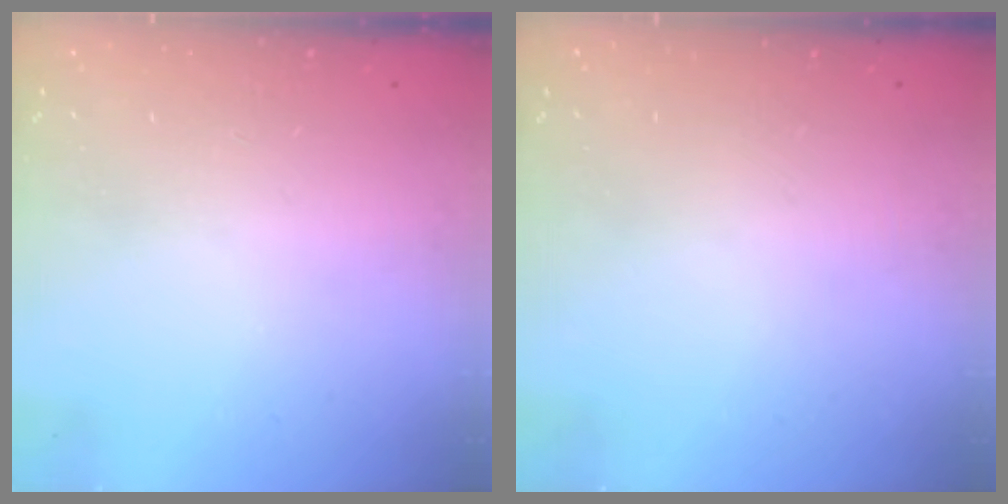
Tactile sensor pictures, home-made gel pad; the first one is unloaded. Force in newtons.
{"total": 0.0}